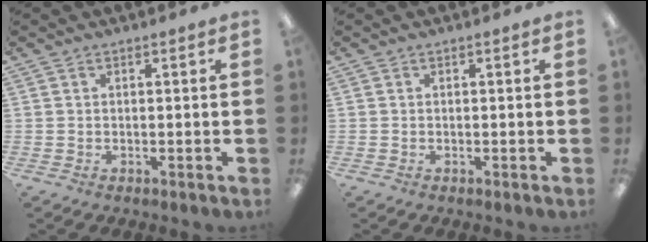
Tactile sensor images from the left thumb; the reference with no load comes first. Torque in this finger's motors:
{"motor_torque": [0.00, 0.00, 0.06, 0.05, 0.00]}